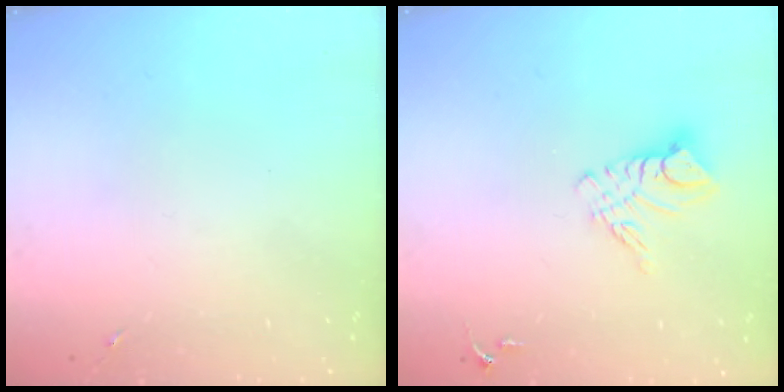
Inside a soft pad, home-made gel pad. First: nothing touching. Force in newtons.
{"total": 9.8, "press": 9.8, "slide": 0.9}